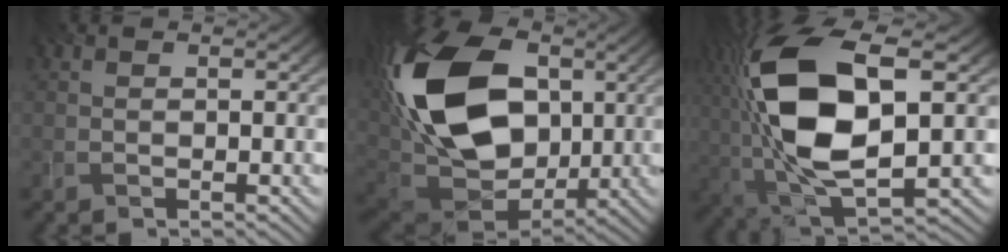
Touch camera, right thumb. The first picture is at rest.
{"total": 20.3, "force": [4.0, 13.2, 14.9], "torque": [-0.318, 0.025, 0.059]}
{"total": 17.0, "force": [1.7, 7.8, 15.0], "torque": [-0.329, 0.009, 0.031]}